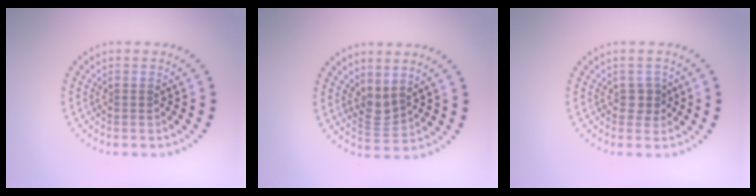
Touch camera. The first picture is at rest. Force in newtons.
{"total": 1.9, "press": 1.6, "slide": 1.1}
{"total": 1.5, "press": 1.2, "slide": 0.8}